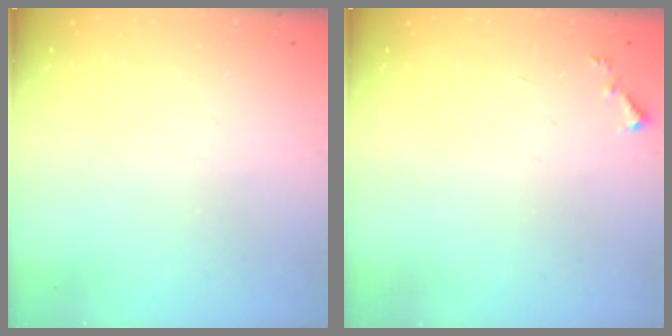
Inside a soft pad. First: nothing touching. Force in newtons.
{"total": 3.1, "press": 3.1, "slide": 0.2}